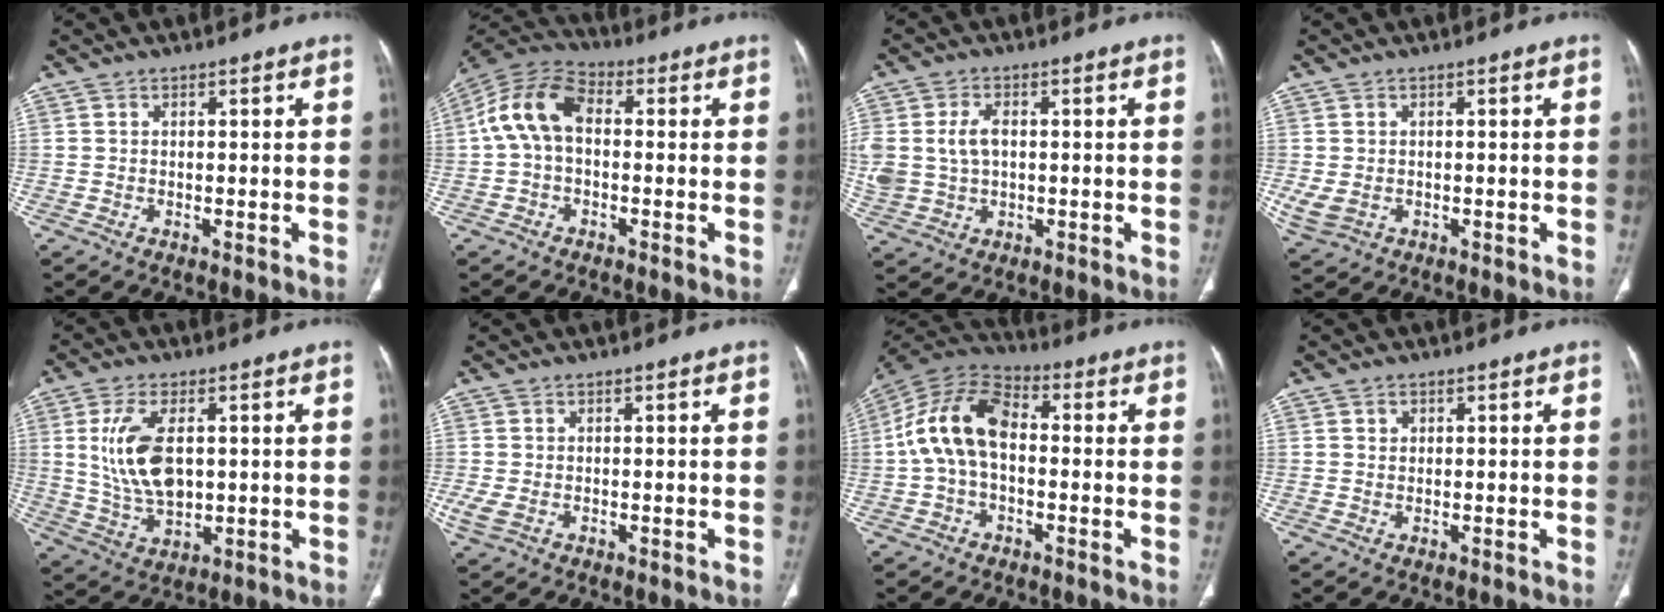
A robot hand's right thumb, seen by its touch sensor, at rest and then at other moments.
{"total": 11.0, "force": [0.6, 7.1, 8.3], "torque": [-0.160, 0.033, -0.001]}
{"total": 9.2, "force": [0.9, 6.6, 6.4], "torque": [-0.146, 0.007, 0.028]}
{"total": 4.1, "force": [-0.4, 3.1, 2.6], "torque": [-0.065, -0.001, 0.004]}
{"total": 12.0, "force": [1.8, 6.6, 9.9], "torque": [-0.191, -0.009, 0.045]}
{"total": 2.8, "force": [-0.5, 1.9, 2.0], "torque": [-0.063, 0.000, -0.006]}
{"total": 13.6, "force": [0.0, 8.5, 10.6], "torque": [-0.199, 0.038, -0.012]}
{"total": 1.1, "force": [0.5, 1.0, 0.4], "torque": [-0.002, 0.000, 0.007]}